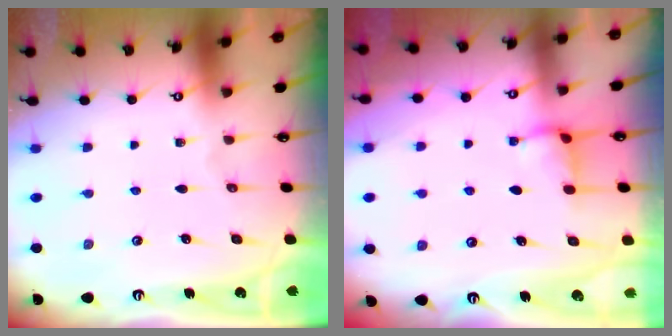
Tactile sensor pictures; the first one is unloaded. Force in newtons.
{"total": 2.6, "press": 2.6, "slide": 0.4}